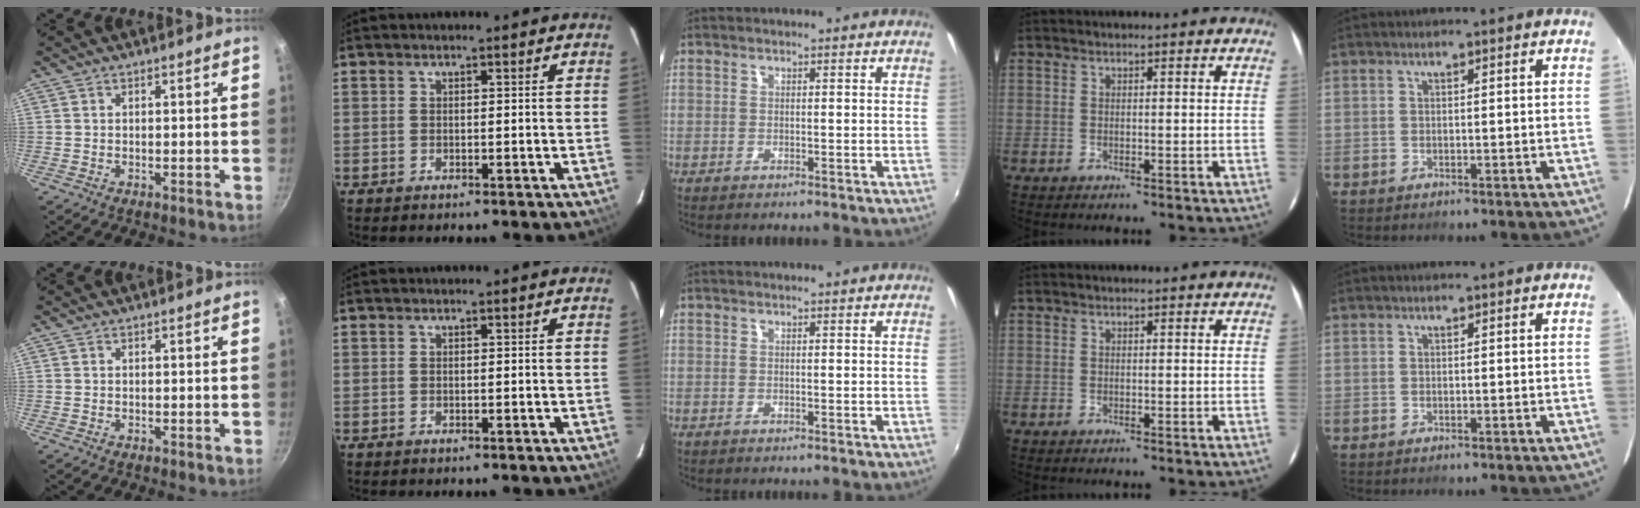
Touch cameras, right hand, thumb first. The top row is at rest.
{}